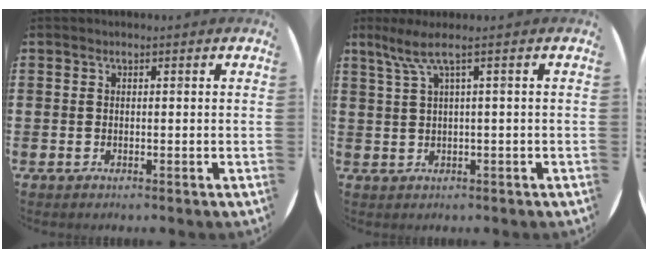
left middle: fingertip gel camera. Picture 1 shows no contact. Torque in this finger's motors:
{"motor_torque": [0.64, -0.87, 0.34, 0.12]}